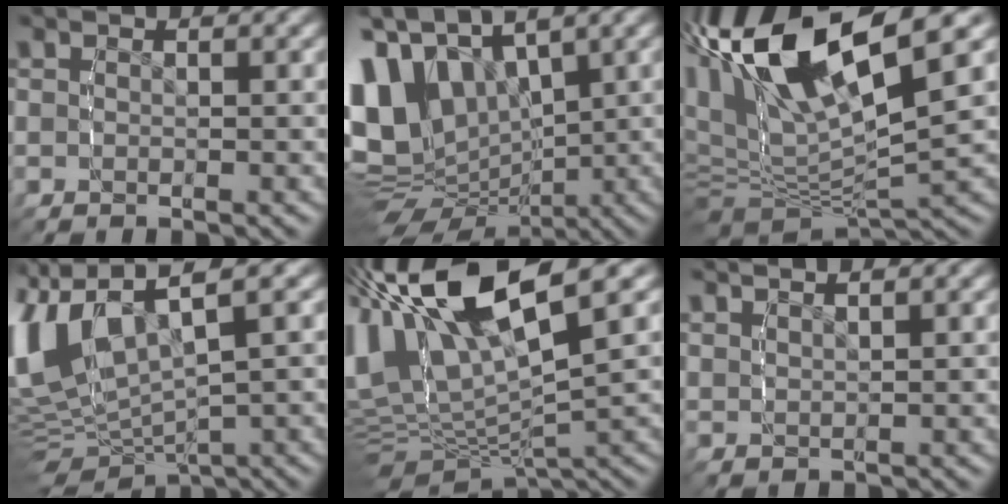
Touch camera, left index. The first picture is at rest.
{"total": 14.9, "force": [1.5, 11.8, 9.1], "torque": [-0.210, -0.028, 0.033]}
{"total": 15.0, "force": [4.7, 8.4, 11.5], "torque": [-0.239, -0.014, 0.086]}
{"total": 9.6, "force": [1.0, 6.2, 7.2], "torque": [-0.161, -0.018, 0.029]}
{"total": 13.4, "force": [3.5, 8.3, 9.9], "torque": [-0.201, -0.011, 0.063]}
{"total": 2.4, "force": [2.2, 0.1, 1.0], "torque": [-0.013, 0.003, 0.048]}